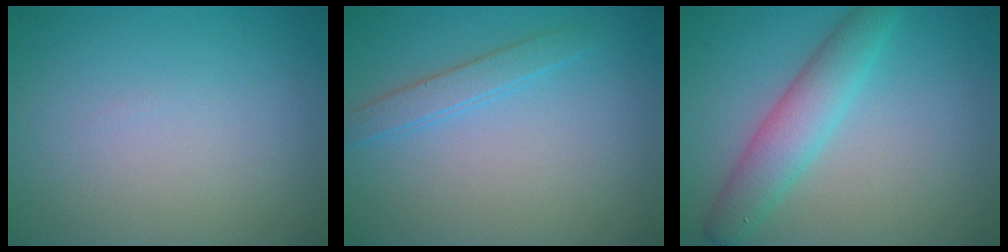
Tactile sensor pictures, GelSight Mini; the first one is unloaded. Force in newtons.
{"total": 1.9, "press": 1.9, "slide": 0.1}
{"total": 4.2, "press": 4.2, "slide": 0.2}